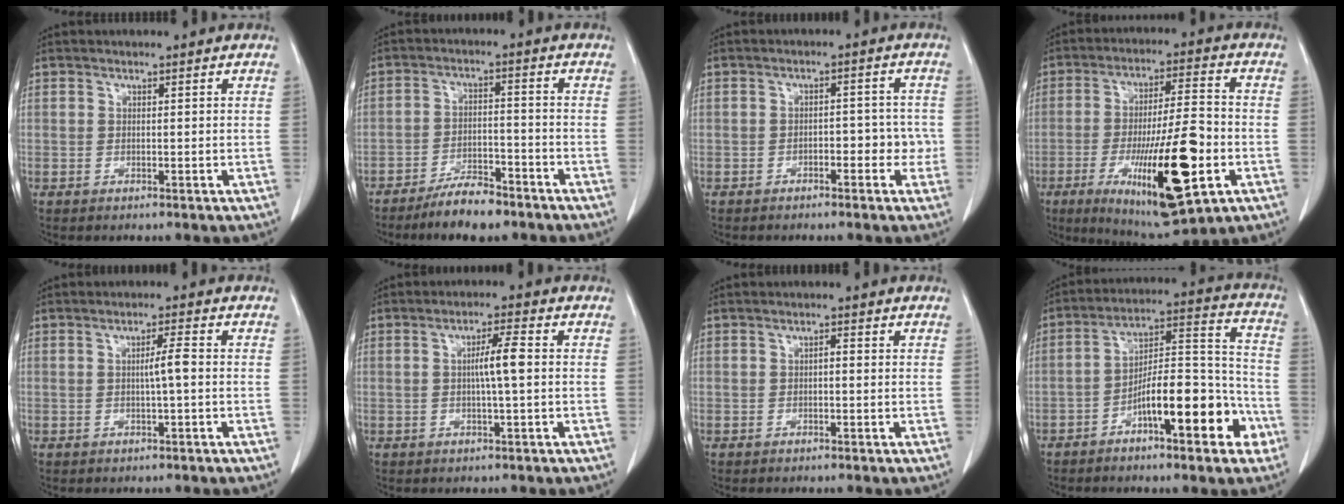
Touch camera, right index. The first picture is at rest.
{"total": 7.0, "force": [-5.6, 2.0, 3.7], "torque": [-0.065, -0.005, -0.096]}
{"total": 4.3, "force": [-1.5, 2.1, 3.4], "torque": [-0.035, 0.024, -0.019]}
{"total": 18.6, "force": [-6.0, 3.1, 17.3], "torque": [-0.302, -0.018, -0.086]}
{"total": 2.5, "force": [-0.1, -0.1, 2.5], "torque": [-0.038, 0.004, -0.001]}
{"total": 4.1, "force": [0.1, 0.2, 4.1], "torque": [-0.070, 0.010, 0.003]}
{"total": 0.8, "force": [0.0, 0.3, 0.7], "torque": [-0.009, 0.005, 0.000]}
{"total": 14.8, "force": [-6.7, 3.9, 12.6], "torque": [-0.192, 0.034, -0.101]}